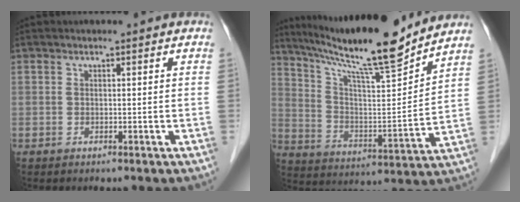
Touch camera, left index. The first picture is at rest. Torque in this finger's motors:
{"motor_torque": [0.69, -0.94, 0.41, 0.10]}